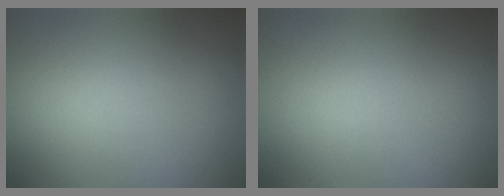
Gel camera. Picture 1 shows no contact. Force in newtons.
{"total": 0.0}